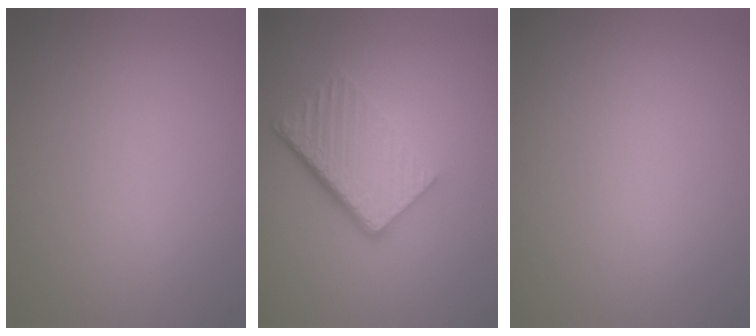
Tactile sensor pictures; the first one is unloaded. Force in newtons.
{"total": 6.0, "press": 4.1, "slide": 4.4}
{"total": 0.0}